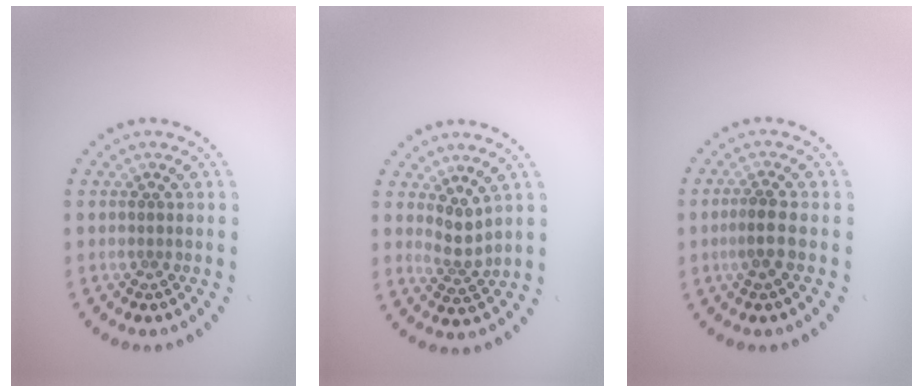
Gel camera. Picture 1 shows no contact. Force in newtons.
{"total": 2.1, "press": 1.5, "slide": 1.5}
{"total": 2.0, "press": 1.8, "slide": 0.8}